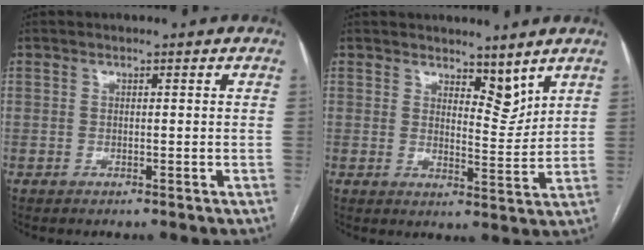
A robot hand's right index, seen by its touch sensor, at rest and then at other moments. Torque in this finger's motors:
{"motor_torque": [-0.07, 0.12, 0.03, 0.00]}